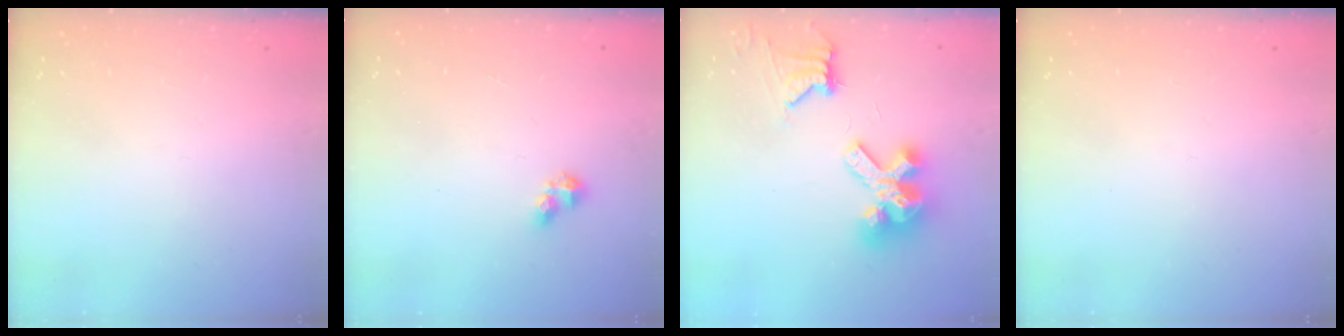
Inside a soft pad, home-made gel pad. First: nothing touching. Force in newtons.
{"total": 2.9, "press": 2.9, "slide": 0.3}
{"total": 11.8, "press": 11.7, "slide": 1.4}
{"total": 0.0}